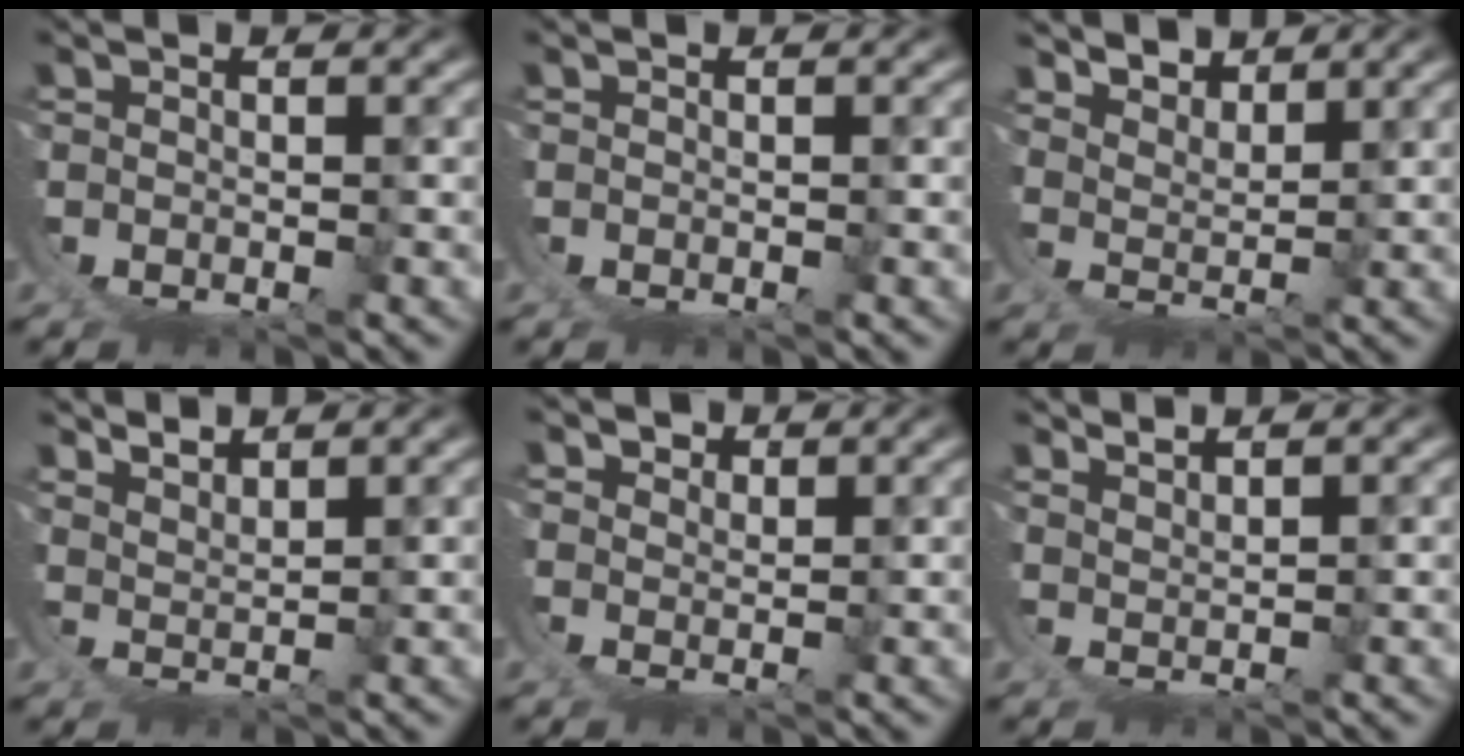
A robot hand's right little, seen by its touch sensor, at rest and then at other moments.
{"total": 0.0}
{"total": 3.3, "force": [2.5, 1.2, 1.8], "torque": [-0.038, -0.020, 0.046]}
{"total": 2.4, "force": [2.1, 0.3, 1.0], "torque": [-0.023, -0.013, 0.043]}
{"total": 1.3, "force": [1.3, -0.4, 0.3], "torque": [-0.004, -0.006, 0.029]}
{"total": 2.3, "force": [2.1, -0.9, 0.4], "torque": [-0.006, -0.004, 0.042]}